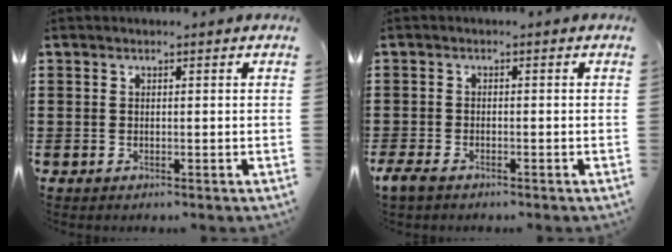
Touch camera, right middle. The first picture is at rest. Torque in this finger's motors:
{"motor_torque": [1.70, -0.11, 0.25, 0.08]}